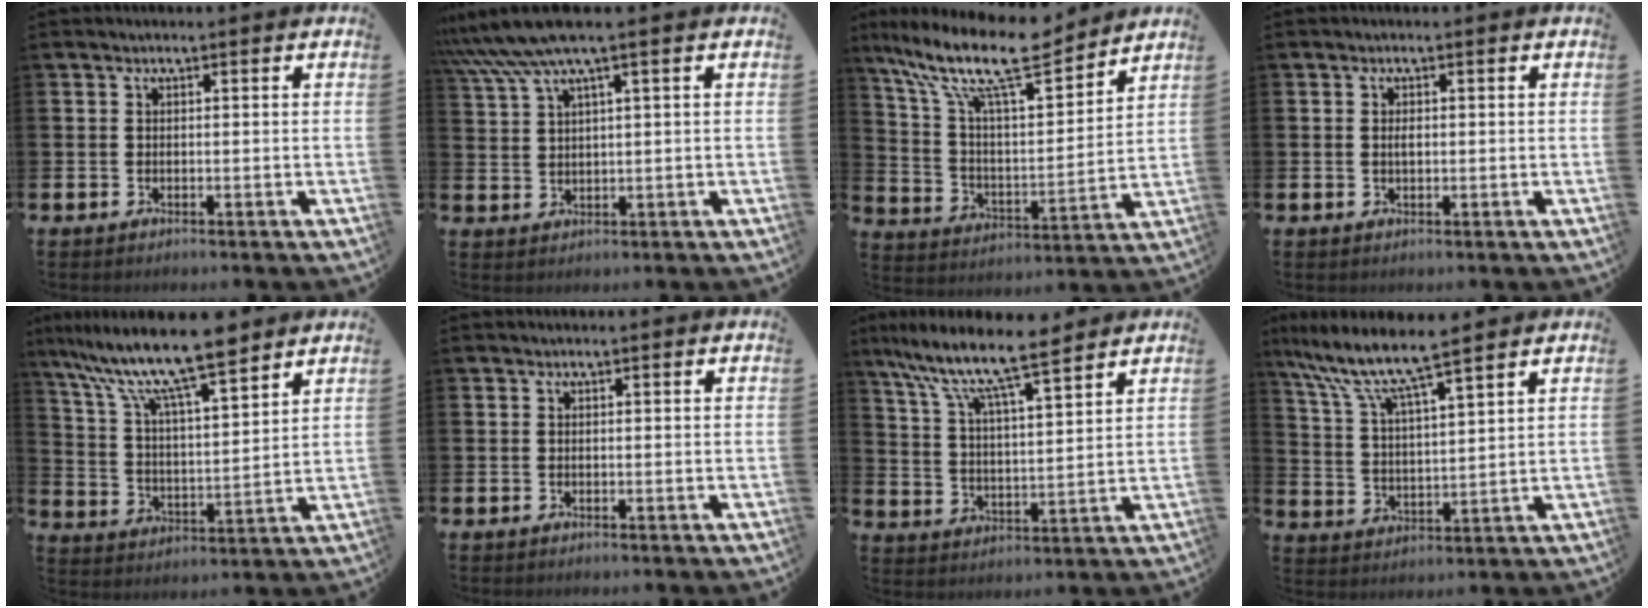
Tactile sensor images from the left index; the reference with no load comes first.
{"total": 6.4, "force": [4.6, 0.4, 4.5], "torque": [-0.103, -0.006, 0.082]}
{"total": 13.7, "force": [11.1, 3.2, 7.4], "torque": [-0.174, -0.065, 0.192]}
{"total": 1.0, "force": [0.1, 0.5, 0.9], "torque": [-0.018, 0.003, 0.000]}
{"total": 12.4, "force": [10.5, 1.6, 6.3], "torque": [-0.149, -0.056, 0.182]}
{"total": 0.0}
{"total": 9.3, "force": [8.0, 1.6, 4.4], "torque": [-0.114, -0.051, 0.135]}
{"total": 7.8, "force": [6.9, 0.6, 3.6], "torque": [-0.103, -0.041, 0.117]}